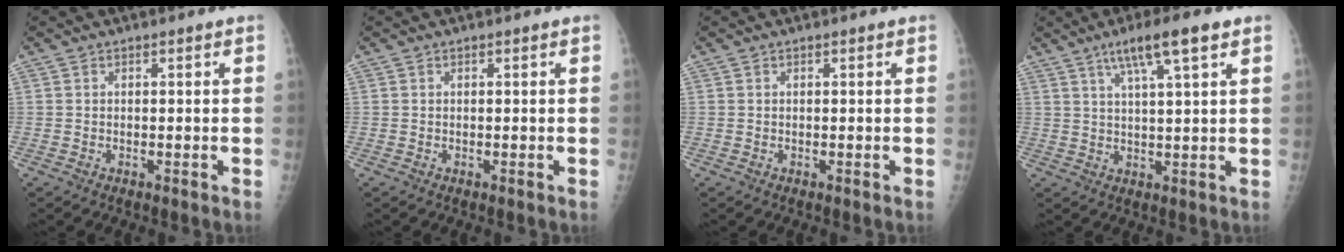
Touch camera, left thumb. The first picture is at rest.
{"total": 0.0}
{"total": 0.0}
{"total": 8.7, "force": [4.9, 0.8, 7.1], "torque": [-0.128, -0.009, 0.086]}